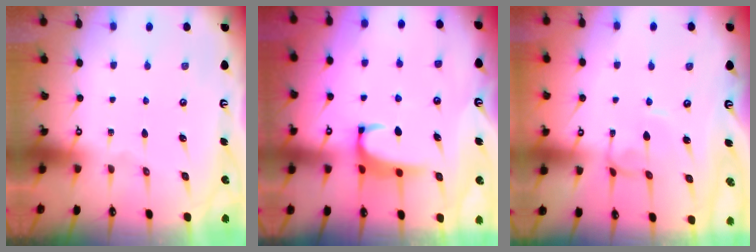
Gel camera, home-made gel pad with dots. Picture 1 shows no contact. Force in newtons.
{"total": 1.8, "press": 1.8, "slide": 0.4}
{"total": 1.4, "press": 1.3, "slide": 0.4}